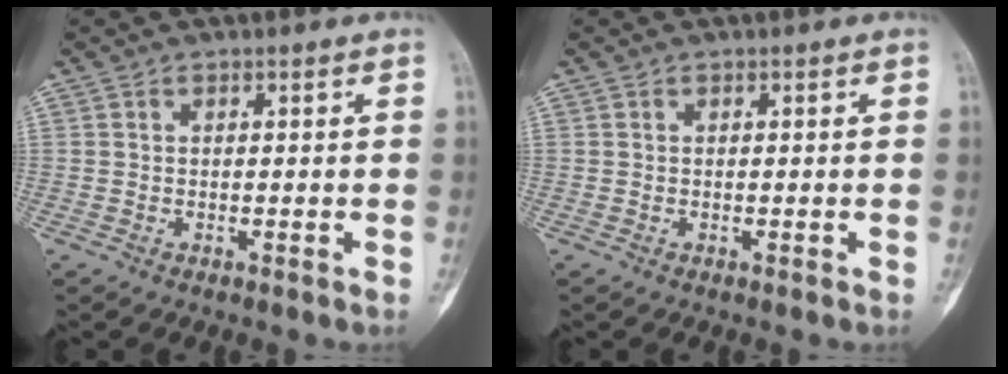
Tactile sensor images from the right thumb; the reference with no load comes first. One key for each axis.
{"total": 0.0}